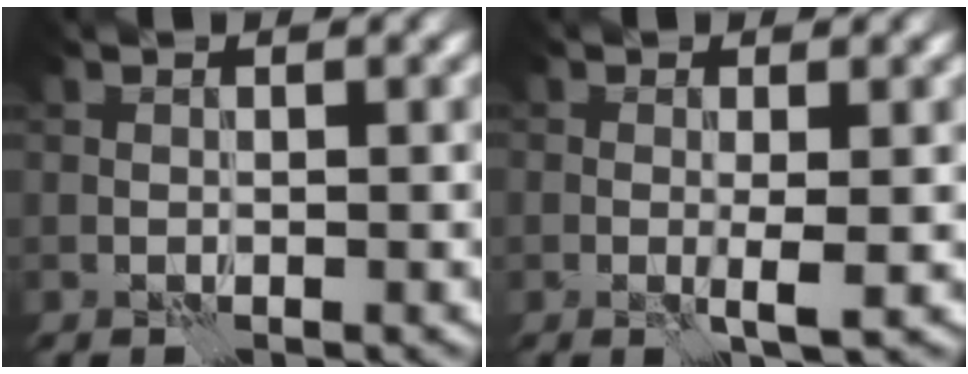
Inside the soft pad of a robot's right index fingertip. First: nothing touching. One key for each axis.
{"total": 1.7, "fx": -0.3, "fy": 0.0, "fz": 1.7, "tx": -0.029, "ty": -0.004, "tz": -0.007}